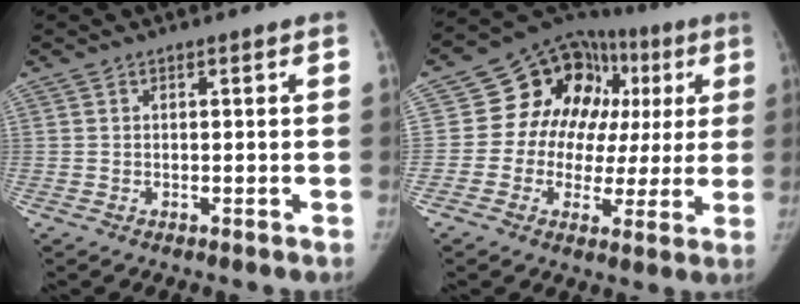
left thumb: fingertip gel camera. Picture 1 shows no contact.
{"total": 18.3, "force": [3.8, 14.2, 10.9], "torque": [-0.074, 0.041, 0.055]}